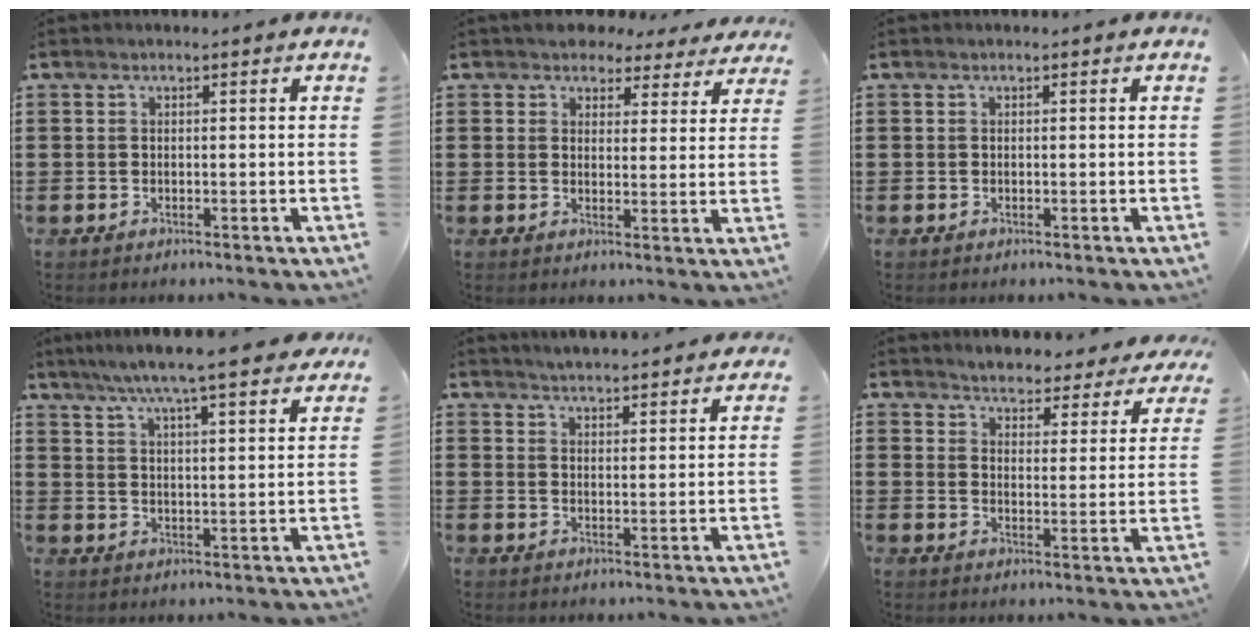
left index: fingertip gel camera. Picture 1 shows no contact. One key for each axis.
{"total": 4.0, "fx": 3.7, "fy": 1.6, "fz": 0.6, "tx": -0.023, "ty": -0.008, "tz": 0.065}
{"total": 0.0}
{"total": 7.2, "fx": 6.2, "fy": -0.1, "fz": 3.6, "tx": -0.093, "ty": -0.025, "tz": 0.106}
{"total": 3.4, "fx": 3.3, "fy": -0.3, "fz": 0.1, "tx": -0.013, "ty": -0.014, "tz": 0.061}
{"total": 4.0, "fx": 4.0, "fy": 0.0, "fz": 0.1, "tx": -0.023, "ty": -0.028, "tz": 0.067}